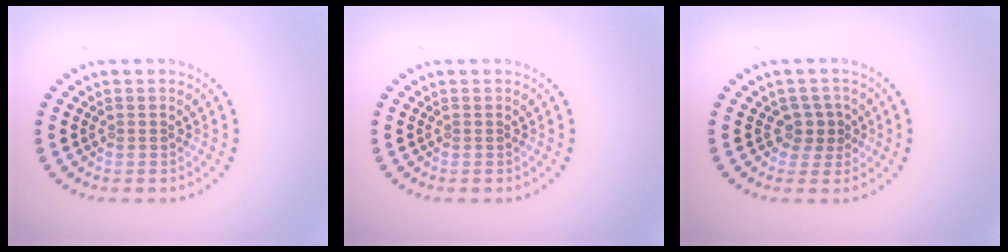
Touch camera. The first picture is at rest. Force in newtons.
{"total": 0.0}
{"total": 1.9, "press": 1.6, "slide": 1.2}